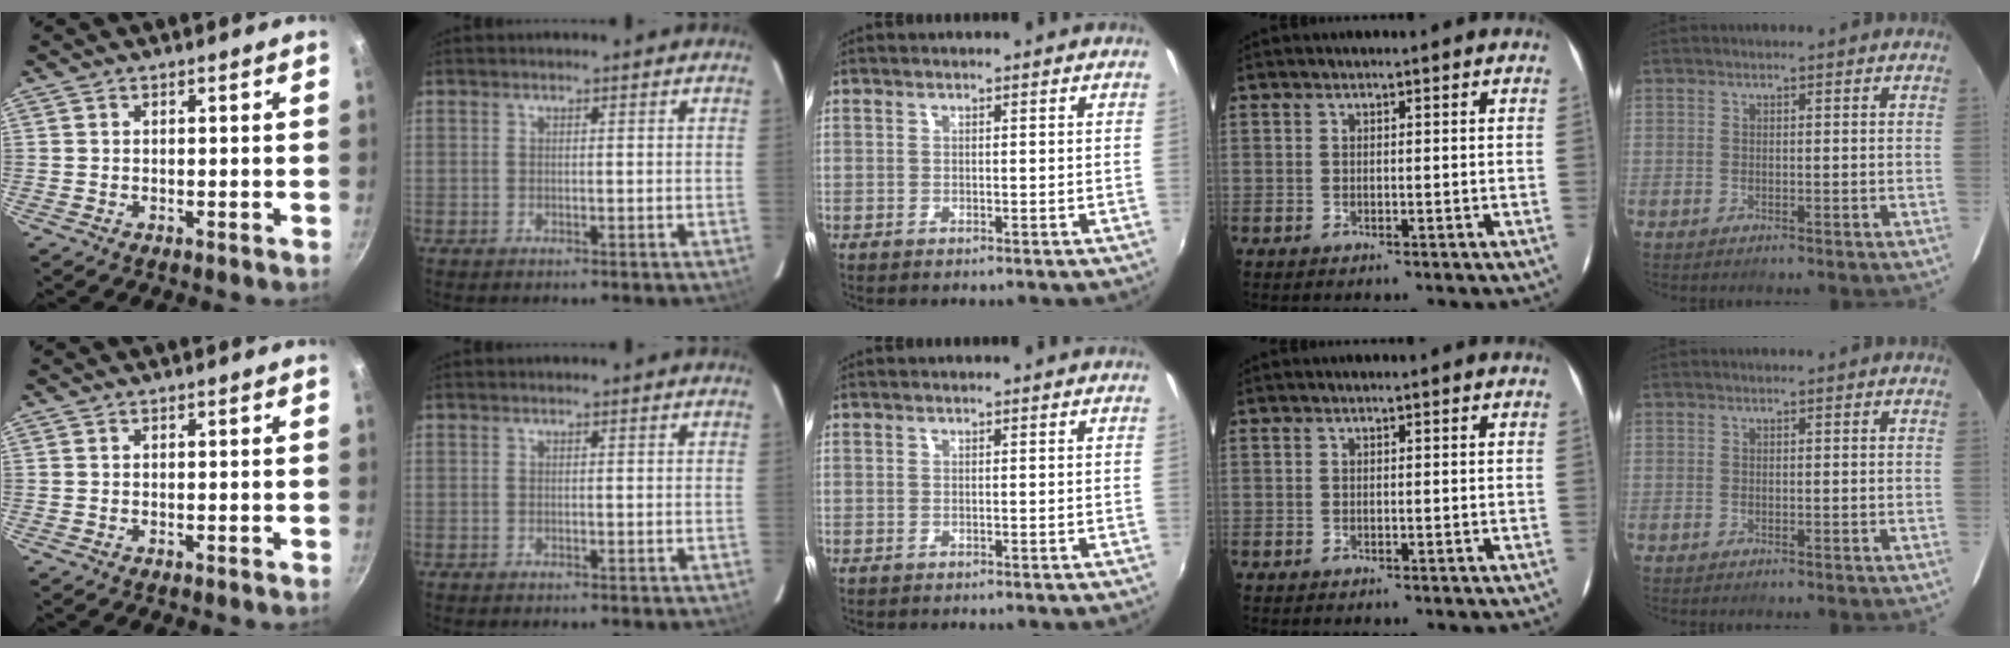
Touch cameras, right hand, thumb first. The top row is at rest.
{}